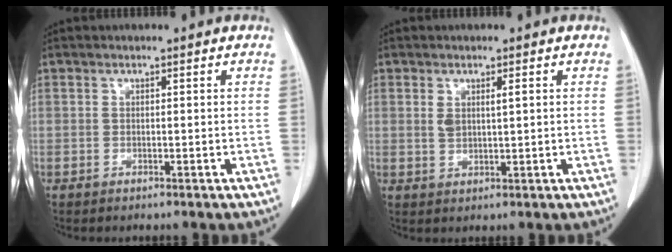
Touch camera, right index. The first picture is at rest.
{"total": 2.5, "force": [0.8, 0.7, 2.2], "torque": [-0.046, 0.006, 0.020]}